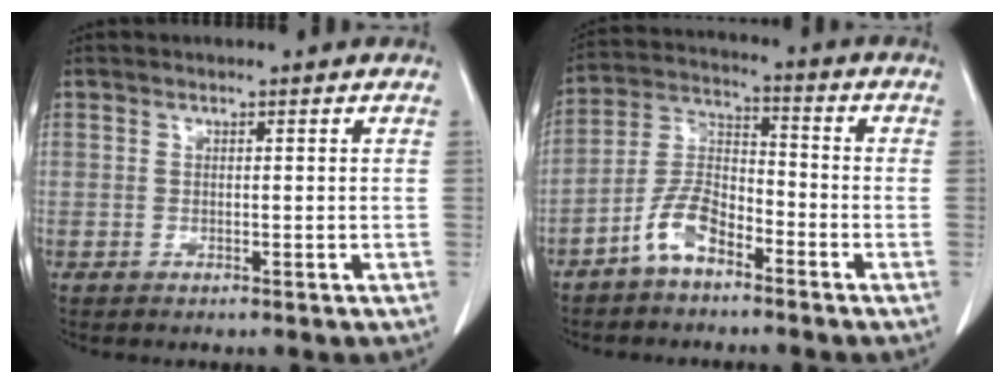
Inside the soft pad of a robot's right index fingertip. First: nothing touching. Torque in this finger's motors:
{"motor_torque": [0.73, -0.45, 0.18, 0.03]}